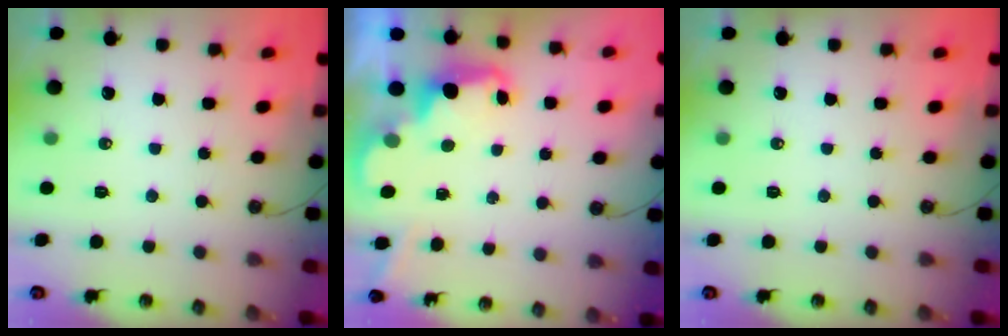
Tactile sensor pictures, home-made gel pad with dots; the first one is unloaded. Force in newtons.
{"total": 2.5, "press": 2.4, "slide": 0.5}
{"total": 0.0}